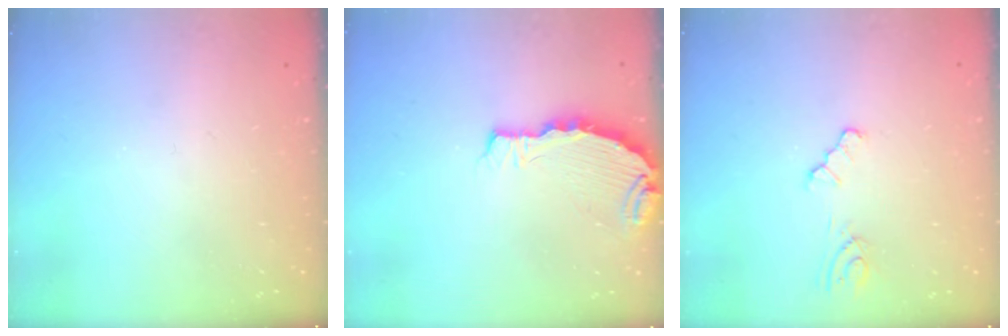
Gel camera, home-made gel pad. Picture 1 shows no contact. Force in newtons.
{"total": 4.6, "press": 4.6, "slide": 0.4}
{"total": 4.7, "press": 4.7, "slide": 0.4}